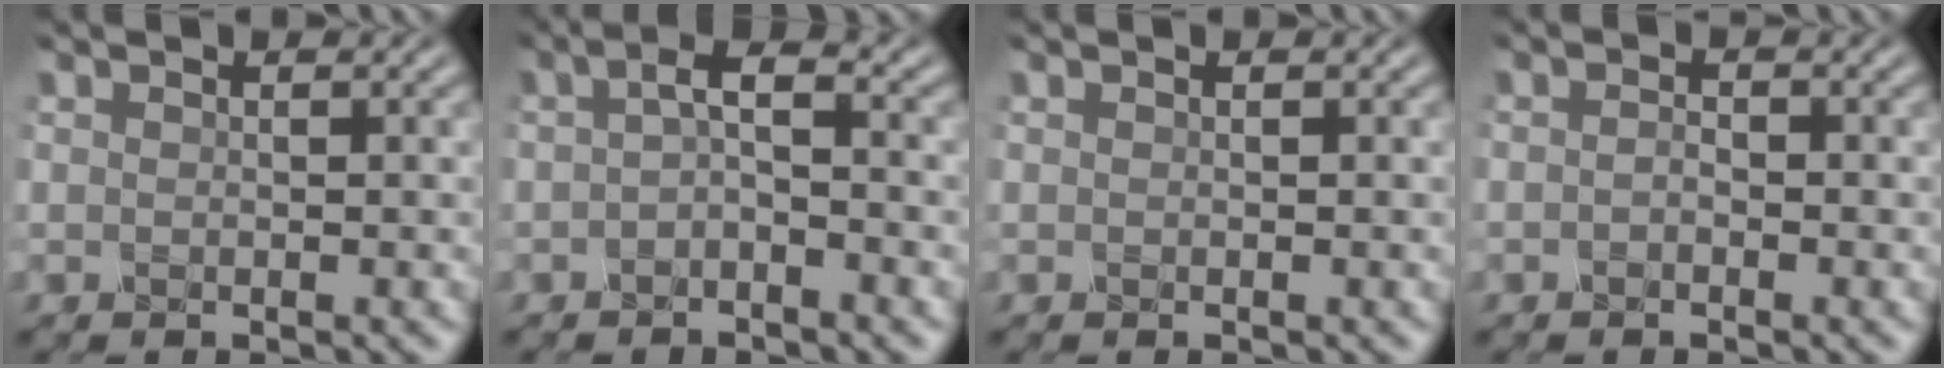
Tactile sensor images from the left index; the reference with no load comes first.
{"total": 2.3, "force": [-0.7, 0.8, 2.0], "torque": [-0.040, 0.007, -0.021]}
{"total": 0.0}
{"total": 1.0, "force": [-0.6, 0.5, 0.5], "torque": [-0.009, 0.001, -0.017]}